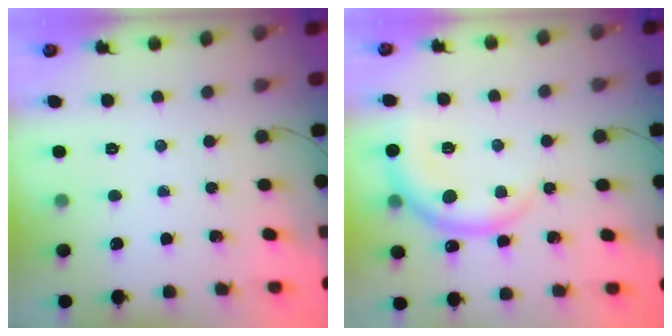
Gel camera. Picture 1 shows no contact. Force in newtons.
{"total": 8.7, "press": 8.7, "slide": 0.5}